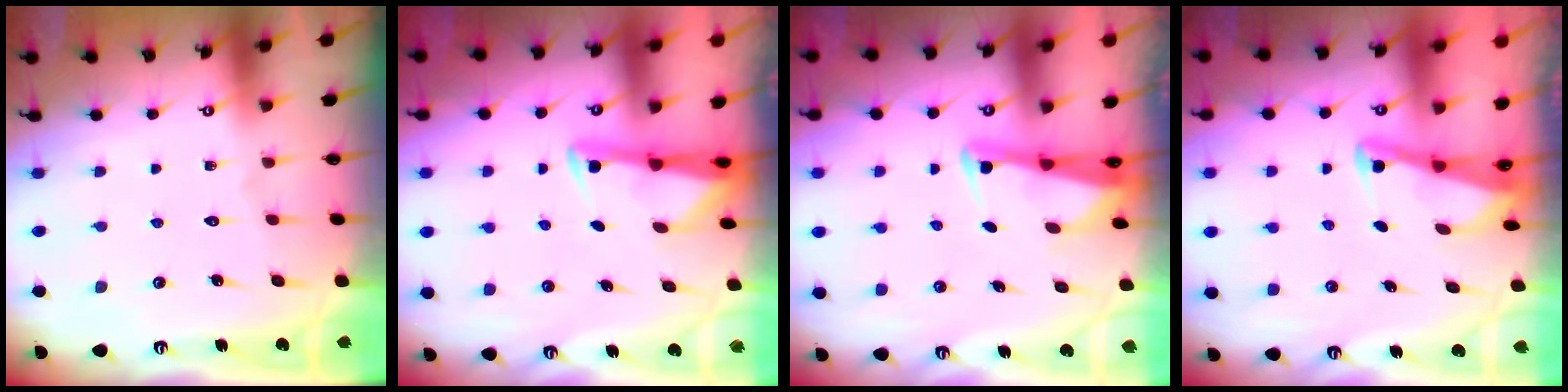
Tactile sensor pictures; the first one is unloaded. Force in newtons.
{"total": 3.4, "press": 3.4, "slide": 0.5}
{"total": 2.4, "press": 2.4, "slide": 0.5}
{"total": 2.9, "press": 2.9, "slide": 0.4}